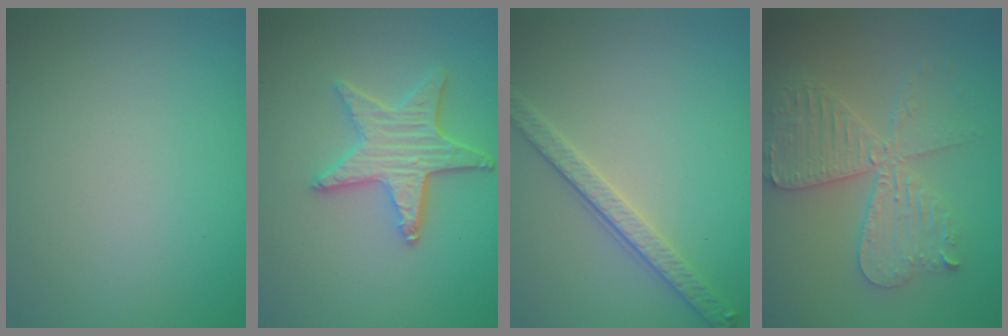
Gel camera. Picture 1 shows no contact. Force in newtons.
{"total": 4.3, "press": 3.7, "slide": 2.3}
{"total": 2.8, "press": 2.7, "slide": 0.8}
{"total": 5.7, "press": 5.7, "slide": 0.8}